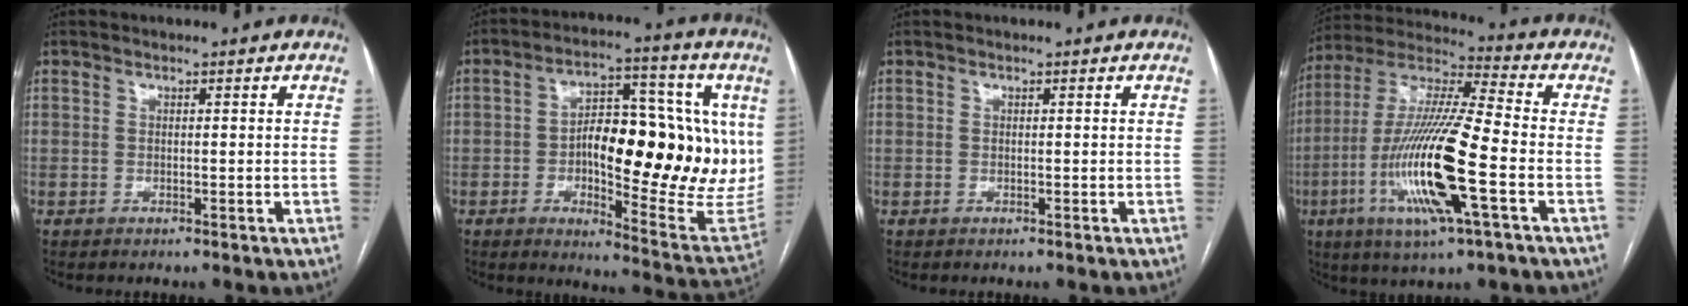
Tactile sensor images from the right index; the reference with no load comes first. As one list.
[{"total": 22.1, "force": [1.3, 7.4, 20.8], "torque": [-0.257, 0.021, 0.026]}, {"total": 0.0}, {"total": 19.0, "force": [-5.5, 1.4, 18.1], "torque": [-0.374, -0.015, -0.102]}]